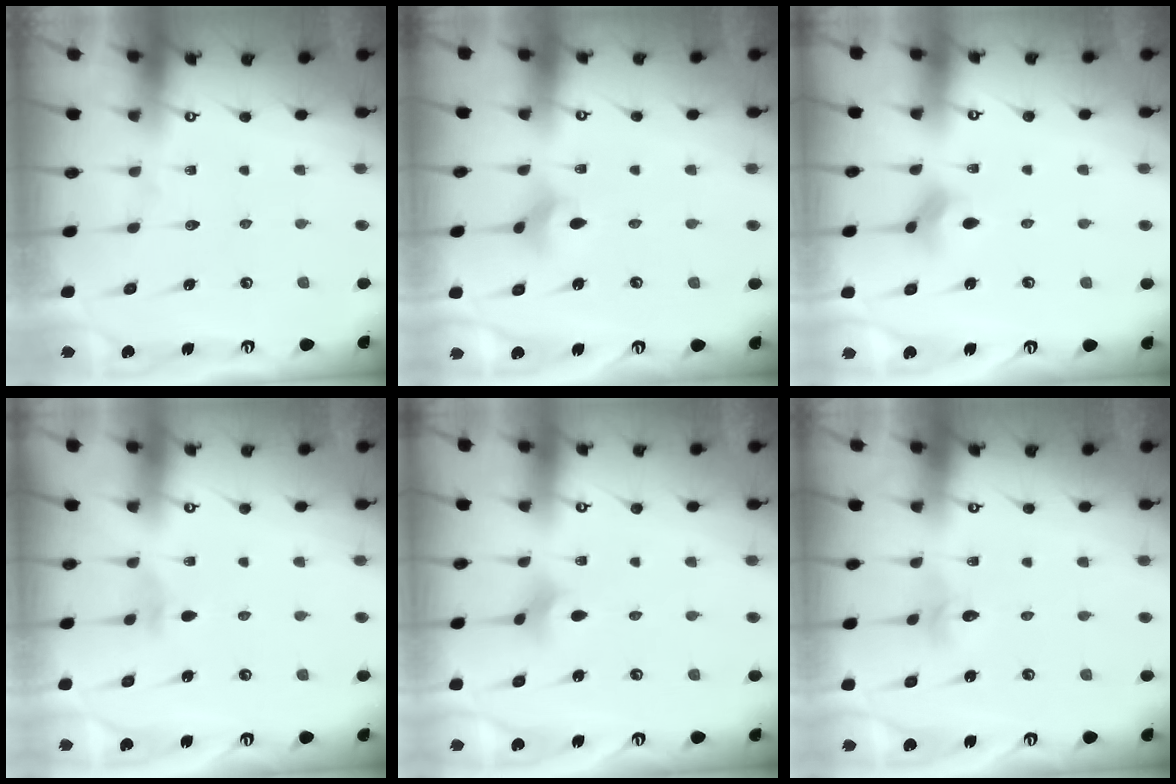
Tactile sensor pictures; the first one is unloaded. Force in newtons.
{"total": 3.1, "press": 3.1, "slide": 0.4}
{"total": 3.5, "press": 3.5, "slide": 0.5}
{"total": 2.9, "press": 2.8, "slide": 0.8}
{"total": 2.4, "press": 2.3, "slide": 0.4}
{"total": 2.2, "press": 2.2, "slide": 0.2}